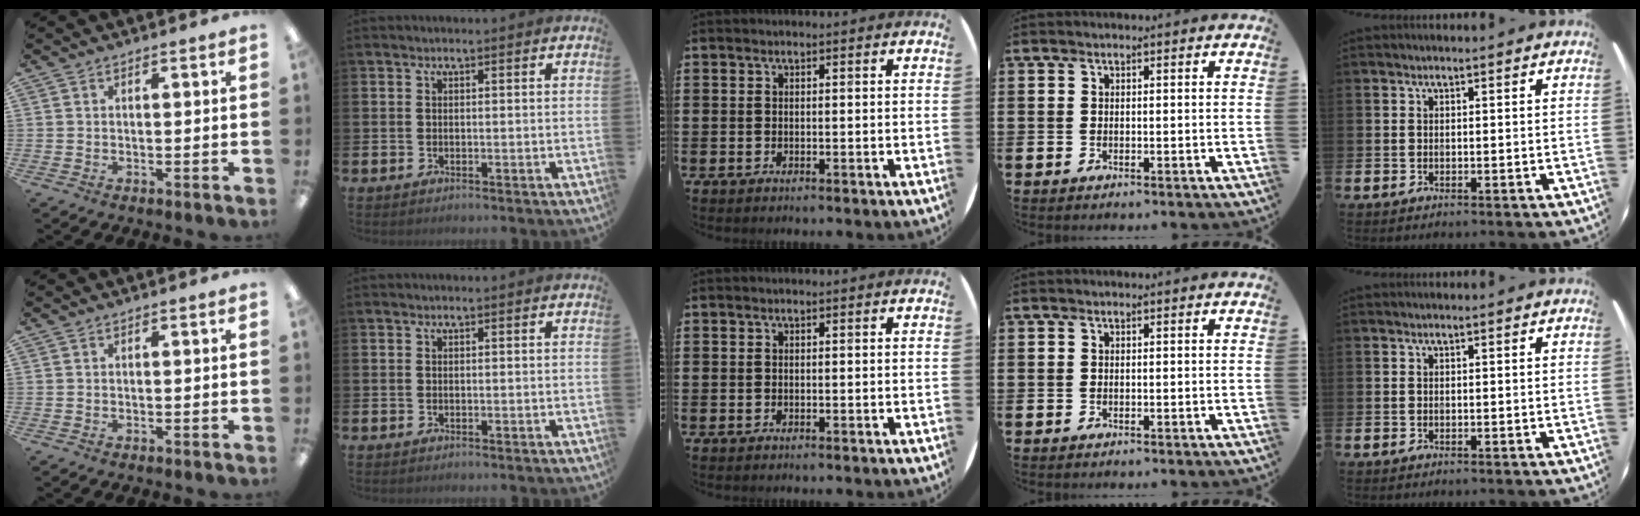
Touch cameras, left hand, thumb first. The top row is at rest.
{}